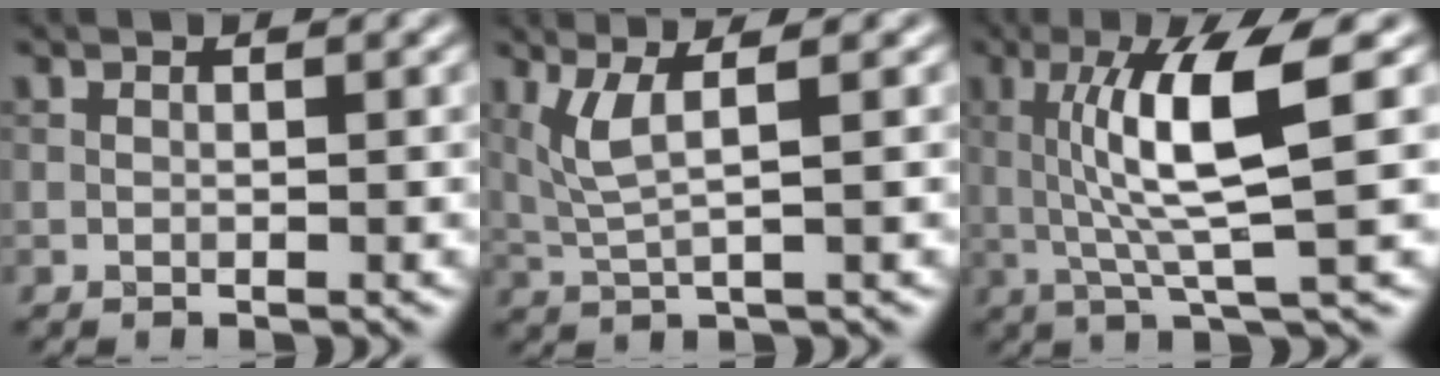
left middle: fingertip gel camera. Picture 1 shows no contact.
{"total": 3.3, "force": [1.4, 0.6, 2.9], "torque": [-0.068, -0.003, 0.033]}
{"total": 7.0, "force": [1.2, 0.9, 6.9], "torque": [-0.133, 0.007, 0.024]}